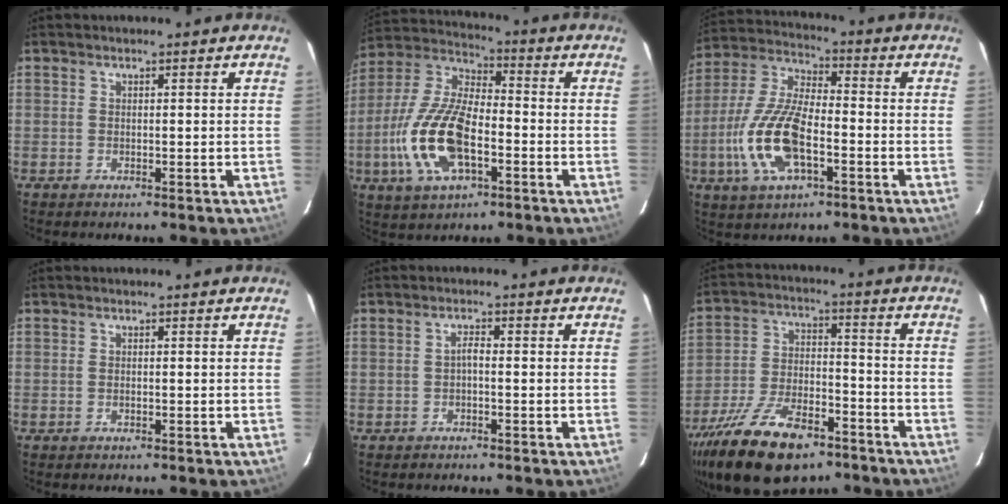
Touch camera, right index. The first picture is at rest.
{"total": 17.0, "force": [-5.1, 7.5, 14.4], "torque": [-0.315, -0.006, -0.097]}
{"total": 15.4, "force": [-4.8, 6.3, 13.2], "torque": [-0.290, -0.005, -0.092]}
{"total": 0.0}
{"total": 1.1, "force": [-0.5, 0.3, 1.0], "torque": [-0.019, 0.006, -0.009]}
{"total": 19.2, "force": [-13.1, 8.3, 11.3], "torque": [-0.233, -0.027, -0.220]}